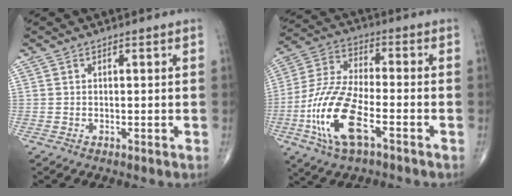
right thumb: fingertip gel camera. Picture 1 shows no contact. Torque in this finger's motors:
{"motor_torque": [0.54, 0.20, 1.51, -0.28, 0.41]}